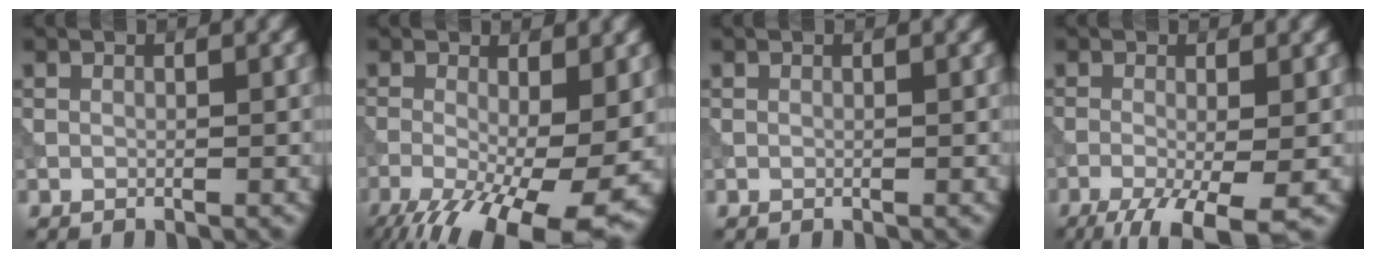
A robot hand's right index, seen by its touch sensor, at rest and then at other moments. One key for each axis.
{"total": 13.9, "fx": -5.2, "fy": 5.3, "fz": 11.8, "tx": -0.206, "ty": -0.030, "tz": -0.076}
{"total": 0.0}
{"total": 7.2, "fx": -3.9, "fy": 1.9, "fz": 5.7, "tx": -0.102, "ty": -0.017, "tz": -0.065}